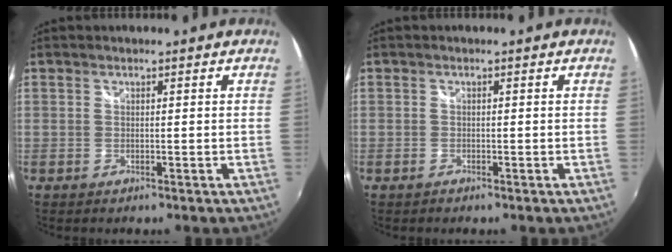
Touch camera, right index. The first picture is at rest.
{"total": 0.7, "force": [-0.6, 0.4, 0.1], "torque": [-0.003, -0.001, -0.012]}